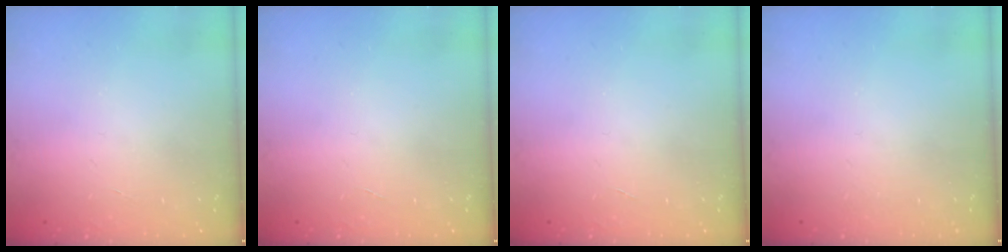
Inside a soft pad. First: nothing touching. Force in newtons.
{"total": 0.0}
{"total": 0.0}
{"total": 0.0}